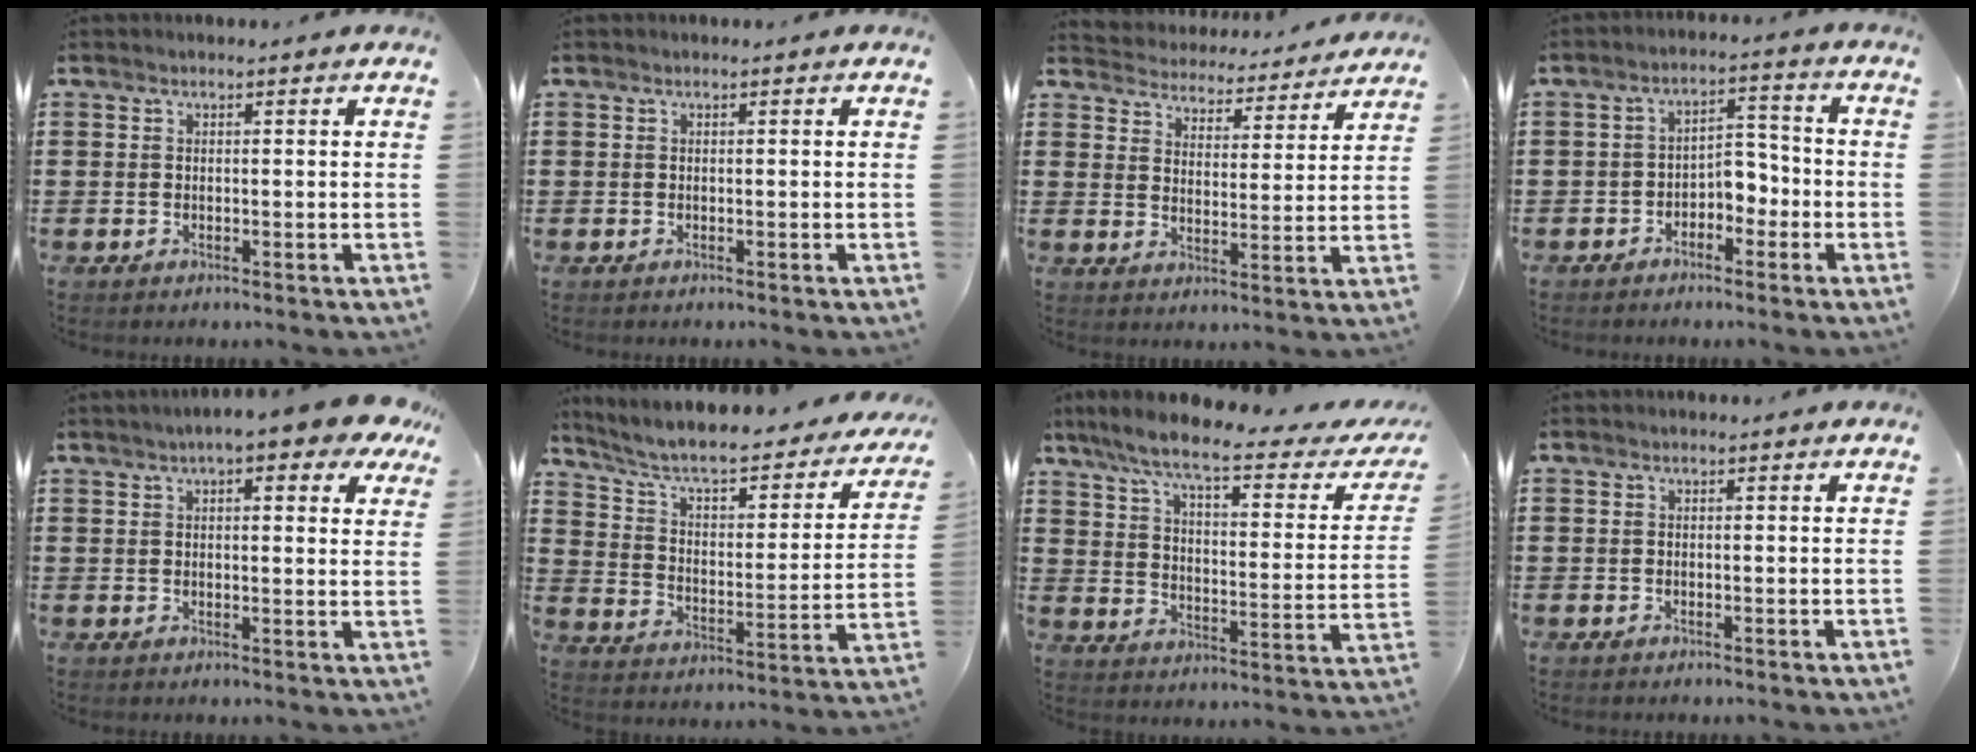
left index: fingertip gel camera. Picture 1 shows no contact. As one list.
[{"total": 0.0}, {"total": 4.3, "force": [4.2, 0.0, -0.8], "torque": [-0.012, -0.039, 0.068]}, {"total": 3.7, "force": [-2.5, 2.1, 1.7], "torque": [-0.037, 0.011, -0.051]}, {"total": 5.8, "force": [4.2, 0.7, 3.9], "torque": [-0.079, -0.003, 0.071]}, {"total": 6.0, "force": [5.0, 1.2, 3.1], "torque": [-0.084, -0.043, 0.080]}, {"total": 7.8, "force": [6.2, 0.4, 4.8], "torque": [-0.117, -0.037, 0.100]}, {"total": 0.0}]